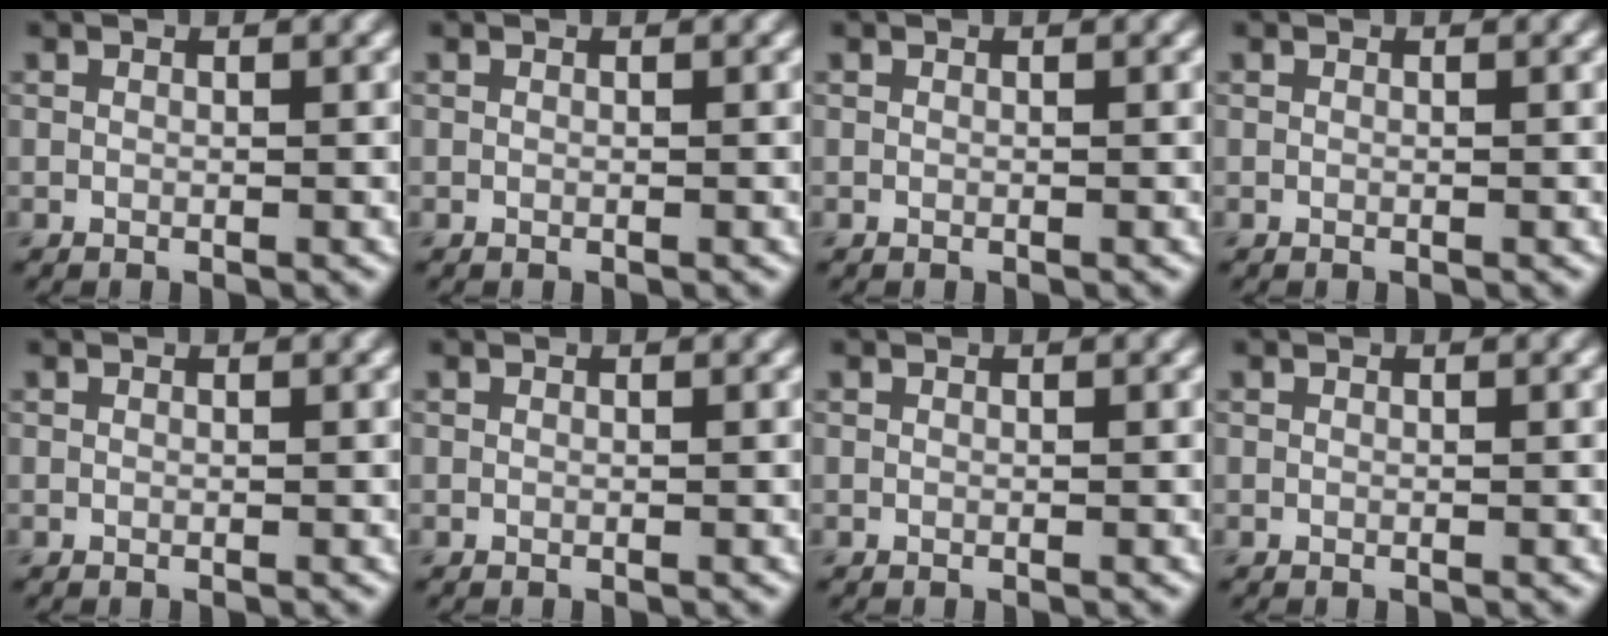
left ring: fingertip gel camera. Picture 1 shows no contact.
{"total": 0.0}
{"total": 0.0}
{"total": 0.0}
{"total": 0.0}
{"total": 0.0}
{"total": 0.0}
{"total": 0.0}